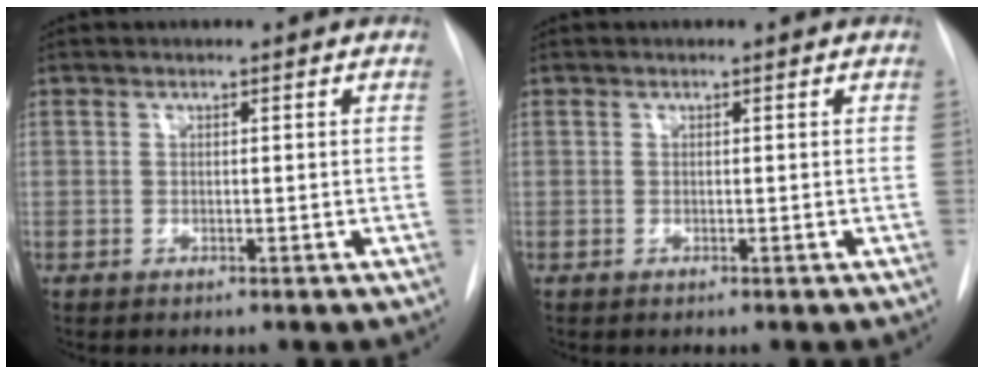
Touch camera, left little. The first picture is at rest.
{"total": 0.0}